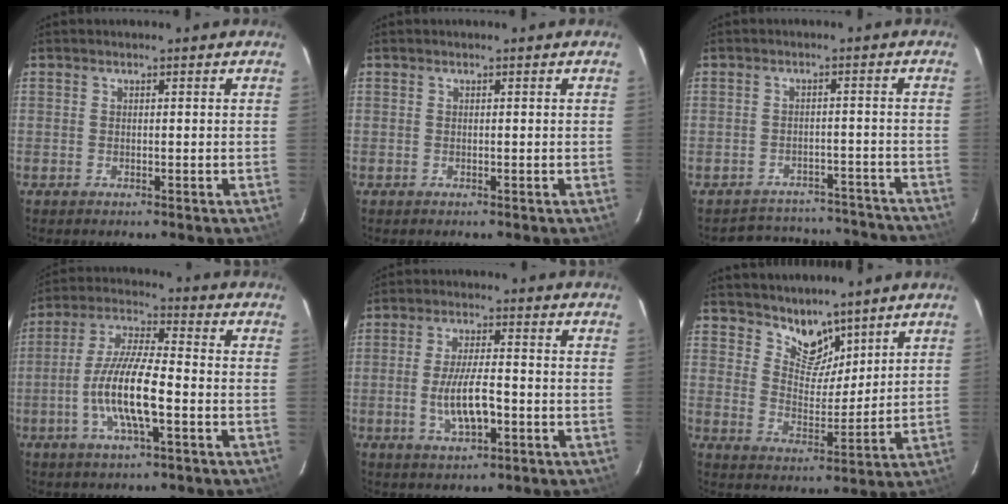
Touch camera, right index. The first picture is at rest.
{"total": 0.0}
{"total": 15.7, "force": [-14.3, 6.0, 2.8], "torque": [-0.061, 0.049, -0.163]}
{"total": 12.3, "force": [-3.7, 2.5, 11.5], "torque": [-0.236, -0.002, -0.072]}
{"total": 8.4, "force": [-2.2, 2.6, 7.7], "torque": [-0.151, -0.005, -0.036]}
{"total": 7.7, "force": [6.2, 3.9, 2.5], "torque": [-0.030, -0.006, 0.113]}